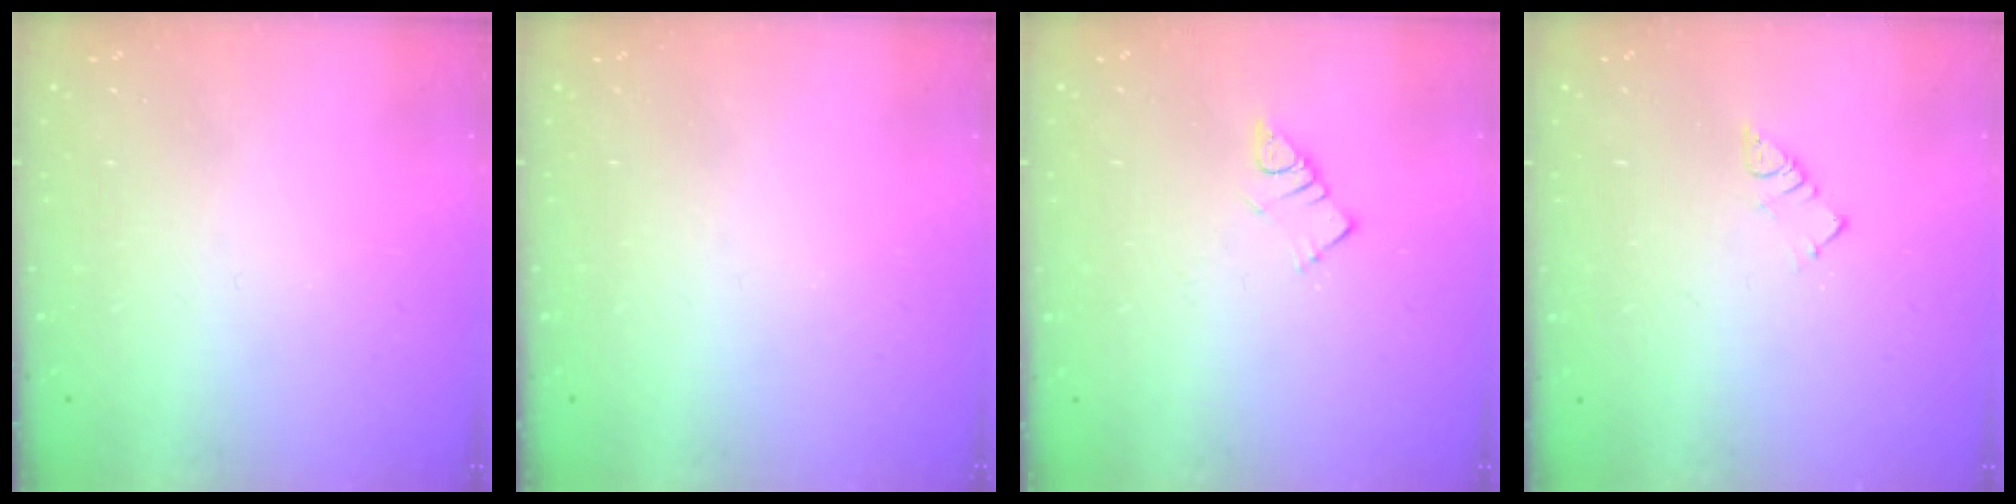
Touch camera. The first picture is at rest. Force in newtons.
{"total": 0.0}
{"total": 3.4, "press": 3.4, "slide": 0.3}
{"total": 2.9, "press": 2.9, "slide": 0.2}